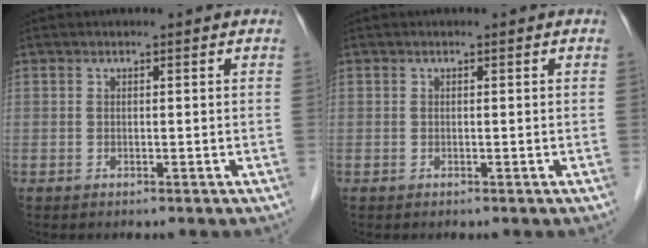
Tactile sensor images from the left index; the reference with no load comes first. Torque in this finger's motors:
{"motor_torque": [0.00, 0.00, 0.00, 0.00]}